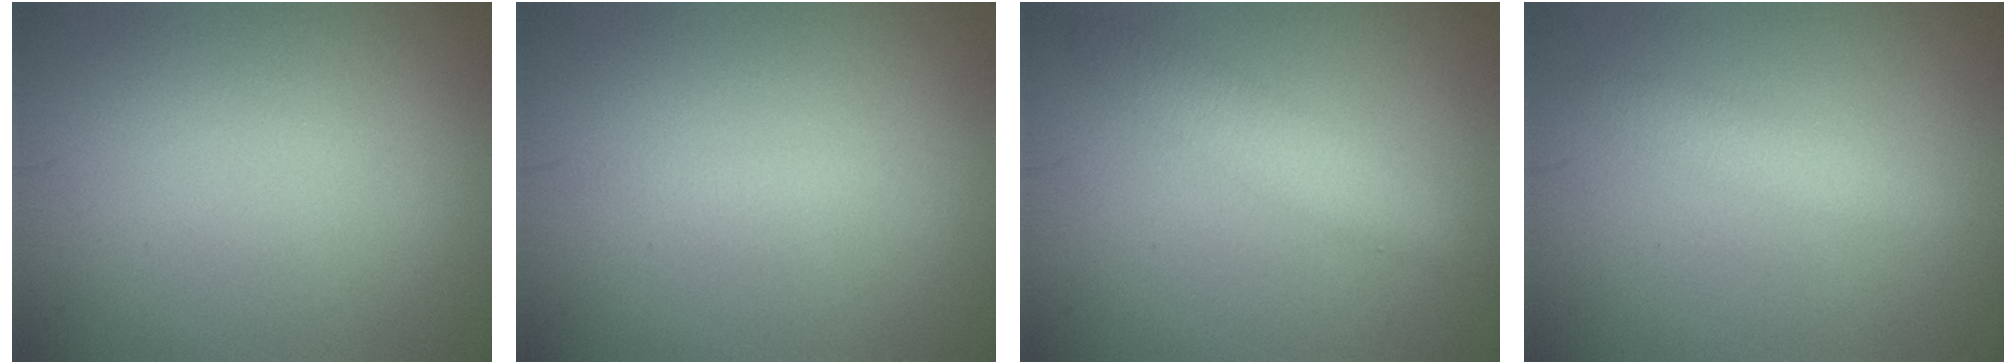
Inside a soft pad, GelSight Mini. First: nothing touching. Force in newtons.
{"total": 0.6, "press": 0.6, "slide": 0.1}
{"total": 2.8, "press": 2.8, "slide": 0.0}
{"total": 2.0, "press": 2.0, "slide": 0.0}